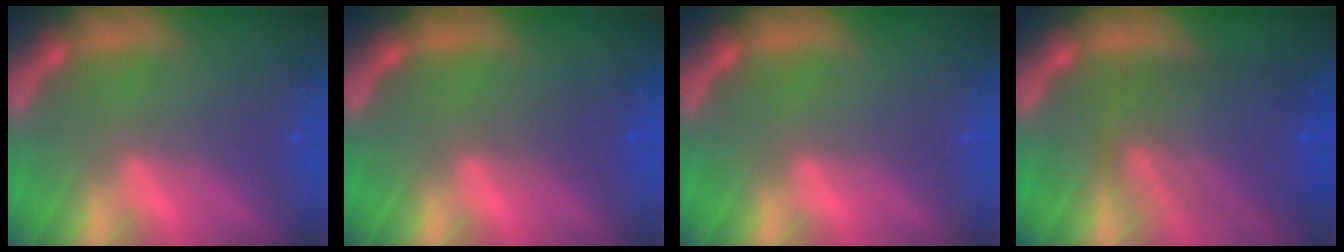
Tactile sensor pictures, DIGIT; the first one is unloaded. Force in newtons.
{"total": 1.4}
{"total": 0.0}
{"total": 7.6}